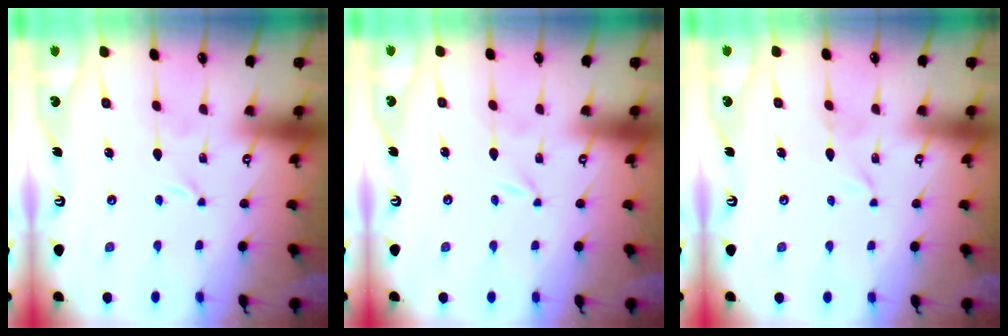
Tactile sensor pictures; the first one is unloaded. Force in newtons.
{"total": 0.0}
{"total": 1.9, "press": 1.9, "slide": 0.2}